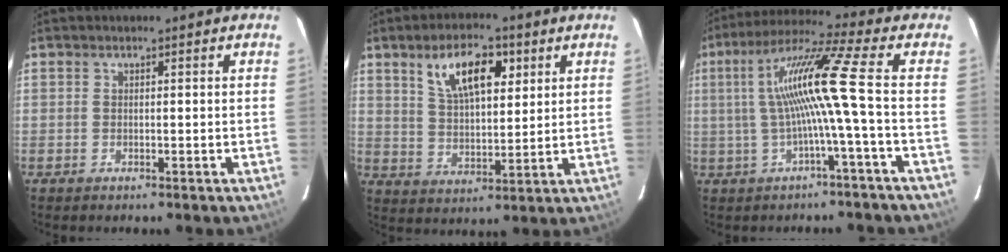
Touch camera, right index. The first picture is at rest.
{"total": 10.9, "force": [5.2, 4.7, 8.3], "torque": [-0.147, 0.018, 0.097]}
{"total": 11.5, "force": [-0.8, -2.1, 11.3], "torque": [-0.209, 0.011, -0.007]}